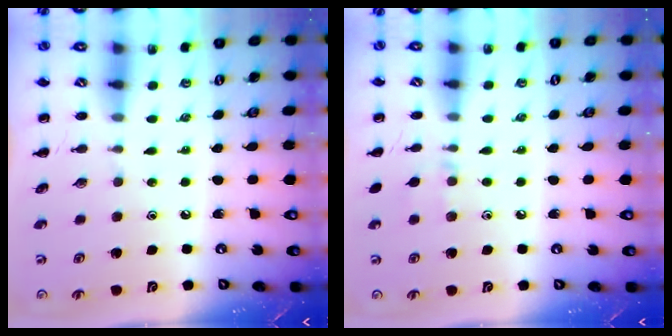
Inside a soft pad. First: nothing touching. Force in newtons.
{"total": 5.4, "press": 5.1, "slide": 2.0}